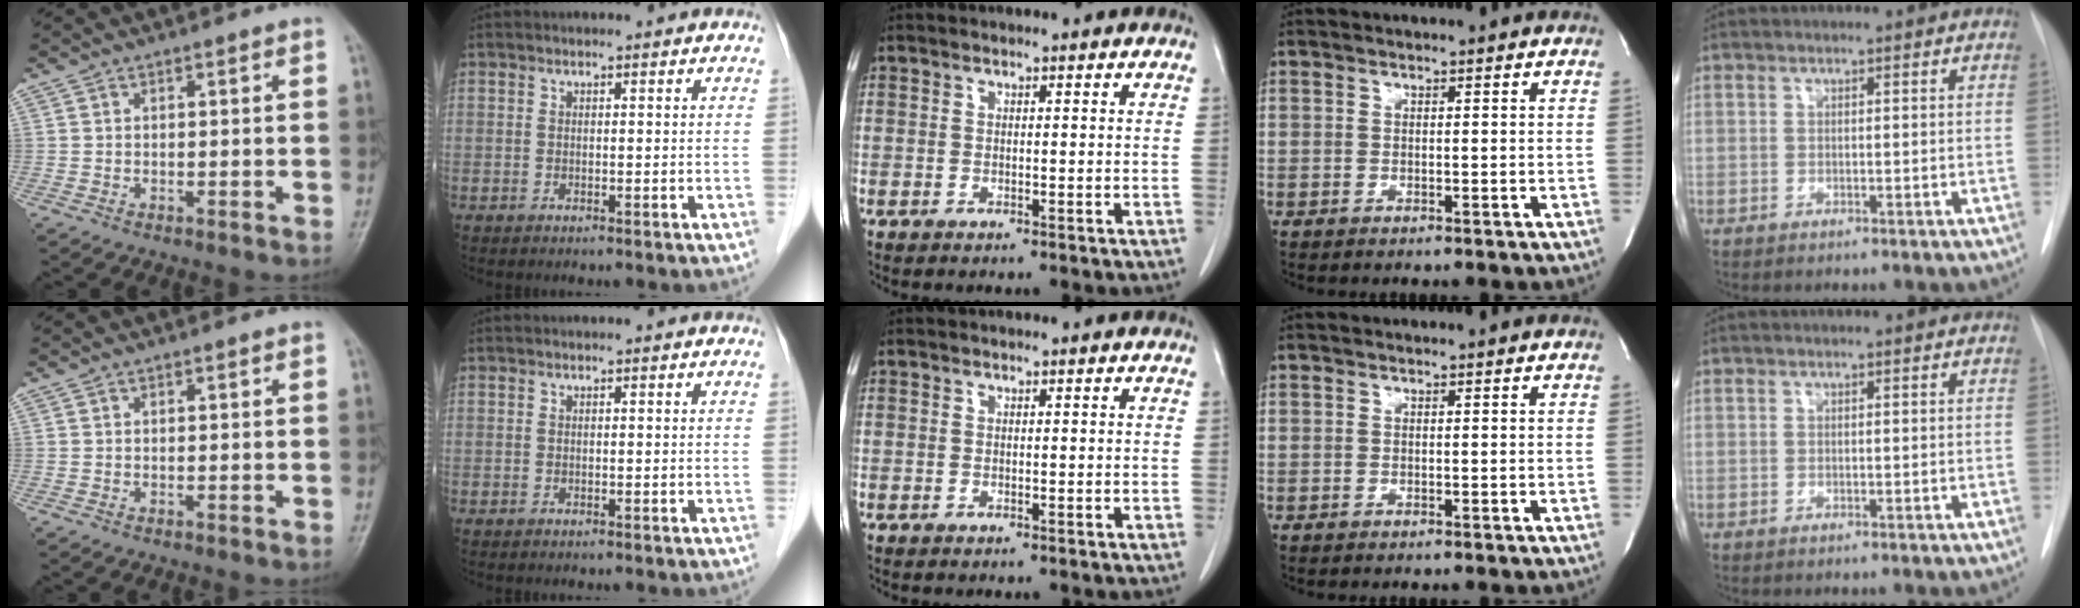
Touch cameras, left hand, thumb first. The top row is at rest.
{}